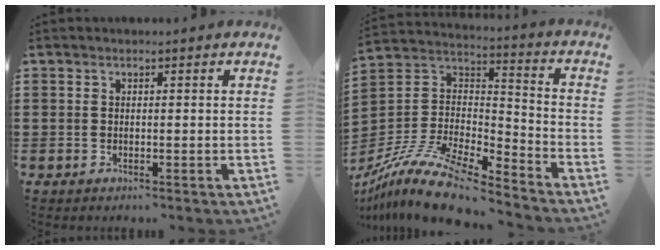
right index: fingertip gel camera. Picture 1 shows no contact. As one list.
[{"total": 14.0, "force": [-11.3, 3.6, 7.5], "torque": [-0.150, 0.035, -0.215]}]